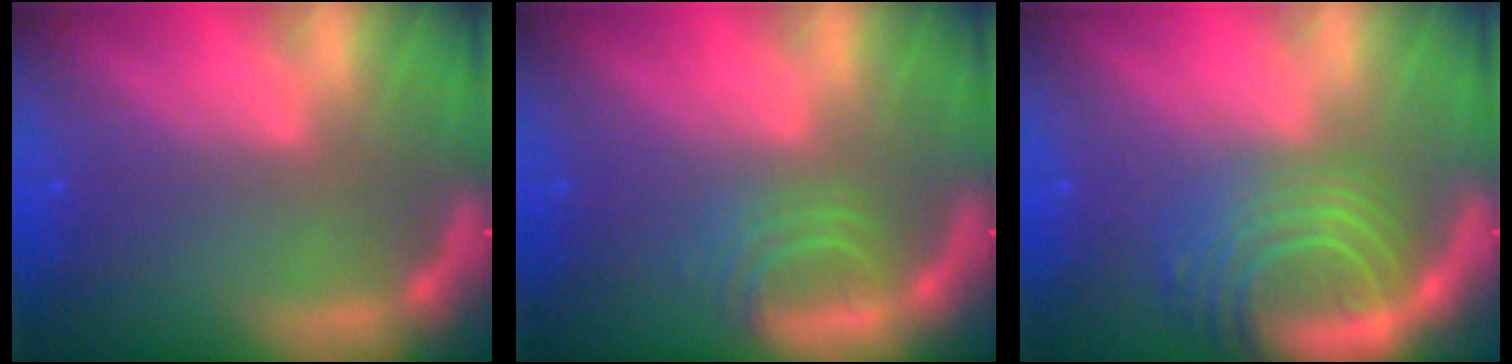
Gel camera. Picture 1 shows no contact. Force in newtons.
{"total": 2.9}
{"total": 9.5}